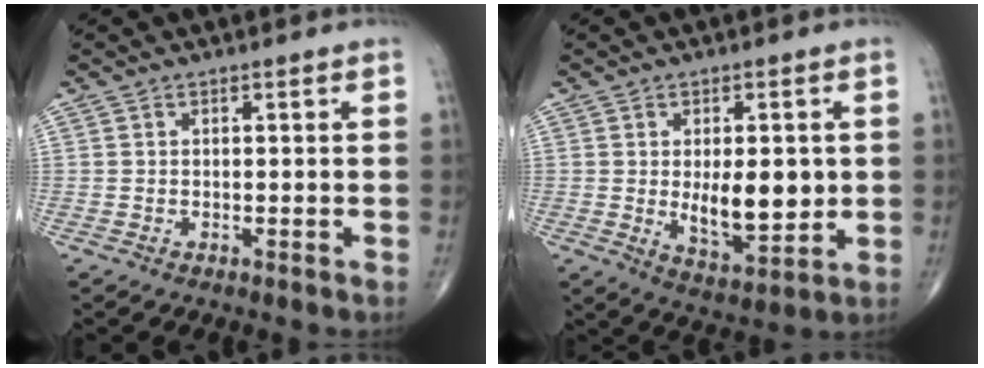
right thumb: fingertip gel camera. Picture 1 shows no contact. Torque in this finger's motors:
{"motor_torque": [1.50, 1.27, 0.75, -0.08, 0.08]}